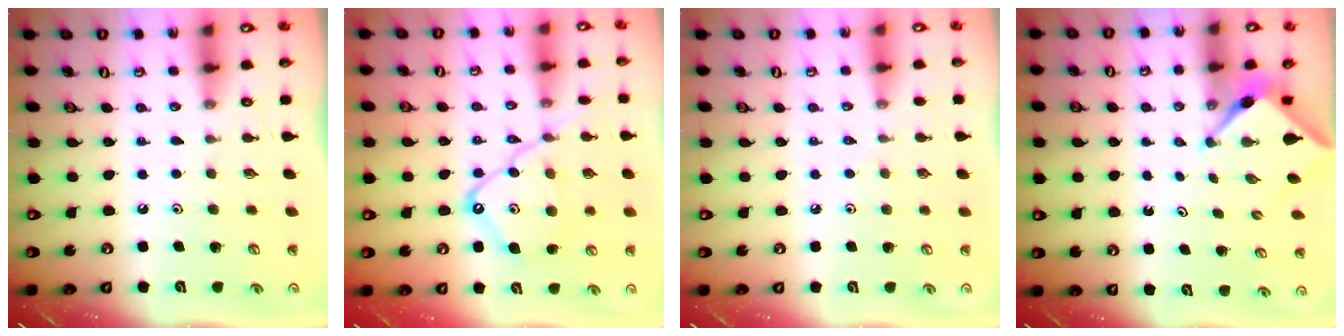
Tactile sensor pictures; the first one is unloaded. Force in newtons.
{"total": 14.4, "press": 14.4, "slide": 1.3}
{"total": 2.5, "press": 2.5, "slide": 0.4}
{"total": 3.1, "press": 3.1, "slide": 0.3}